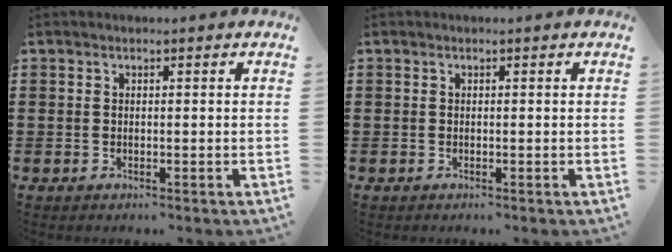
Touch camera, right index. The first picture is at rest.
{"total": 0.0}